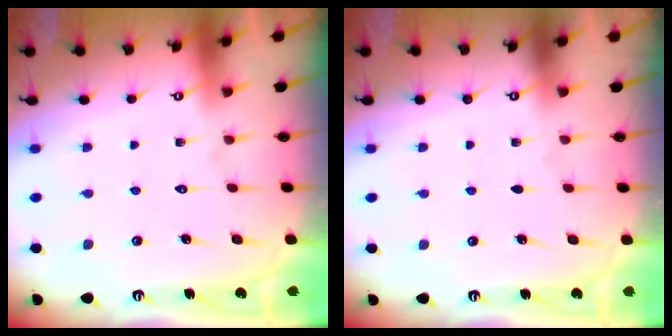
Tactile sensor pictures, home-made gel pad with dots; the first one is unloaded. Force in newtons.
{"total": 0.0}